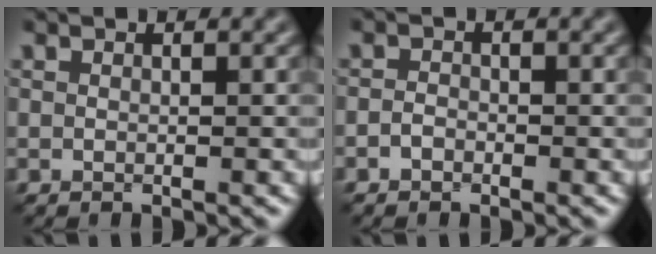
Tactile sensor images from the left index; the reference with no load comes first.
{"total": 1.0, "force": [-0.7, 0.6, 0.3], "torque": [-0.007, 0.002, -0.017]}